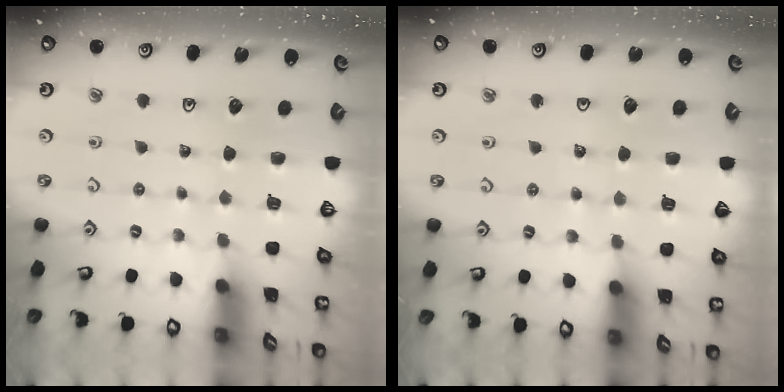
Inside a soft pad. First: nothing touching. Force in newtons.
{"total": 3.9, "press": 3.9, "slide": 0.4}